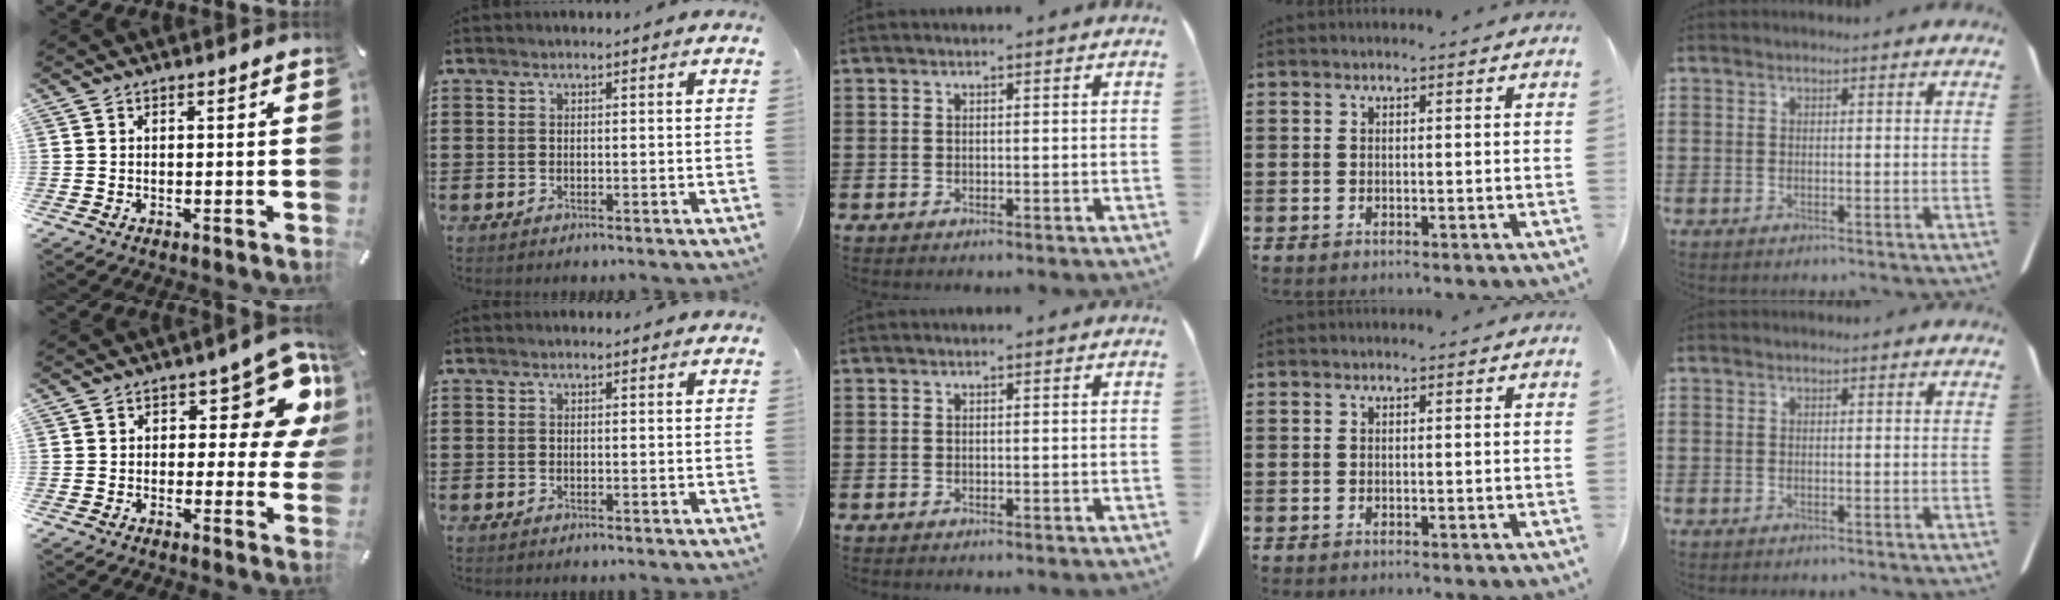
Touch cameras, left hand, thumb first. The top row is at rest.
{"thumb": {"total": 14.2, "force": [6.1, 6.6, 11.0], "torque": [-0.124, -0.045, 0.100]}}